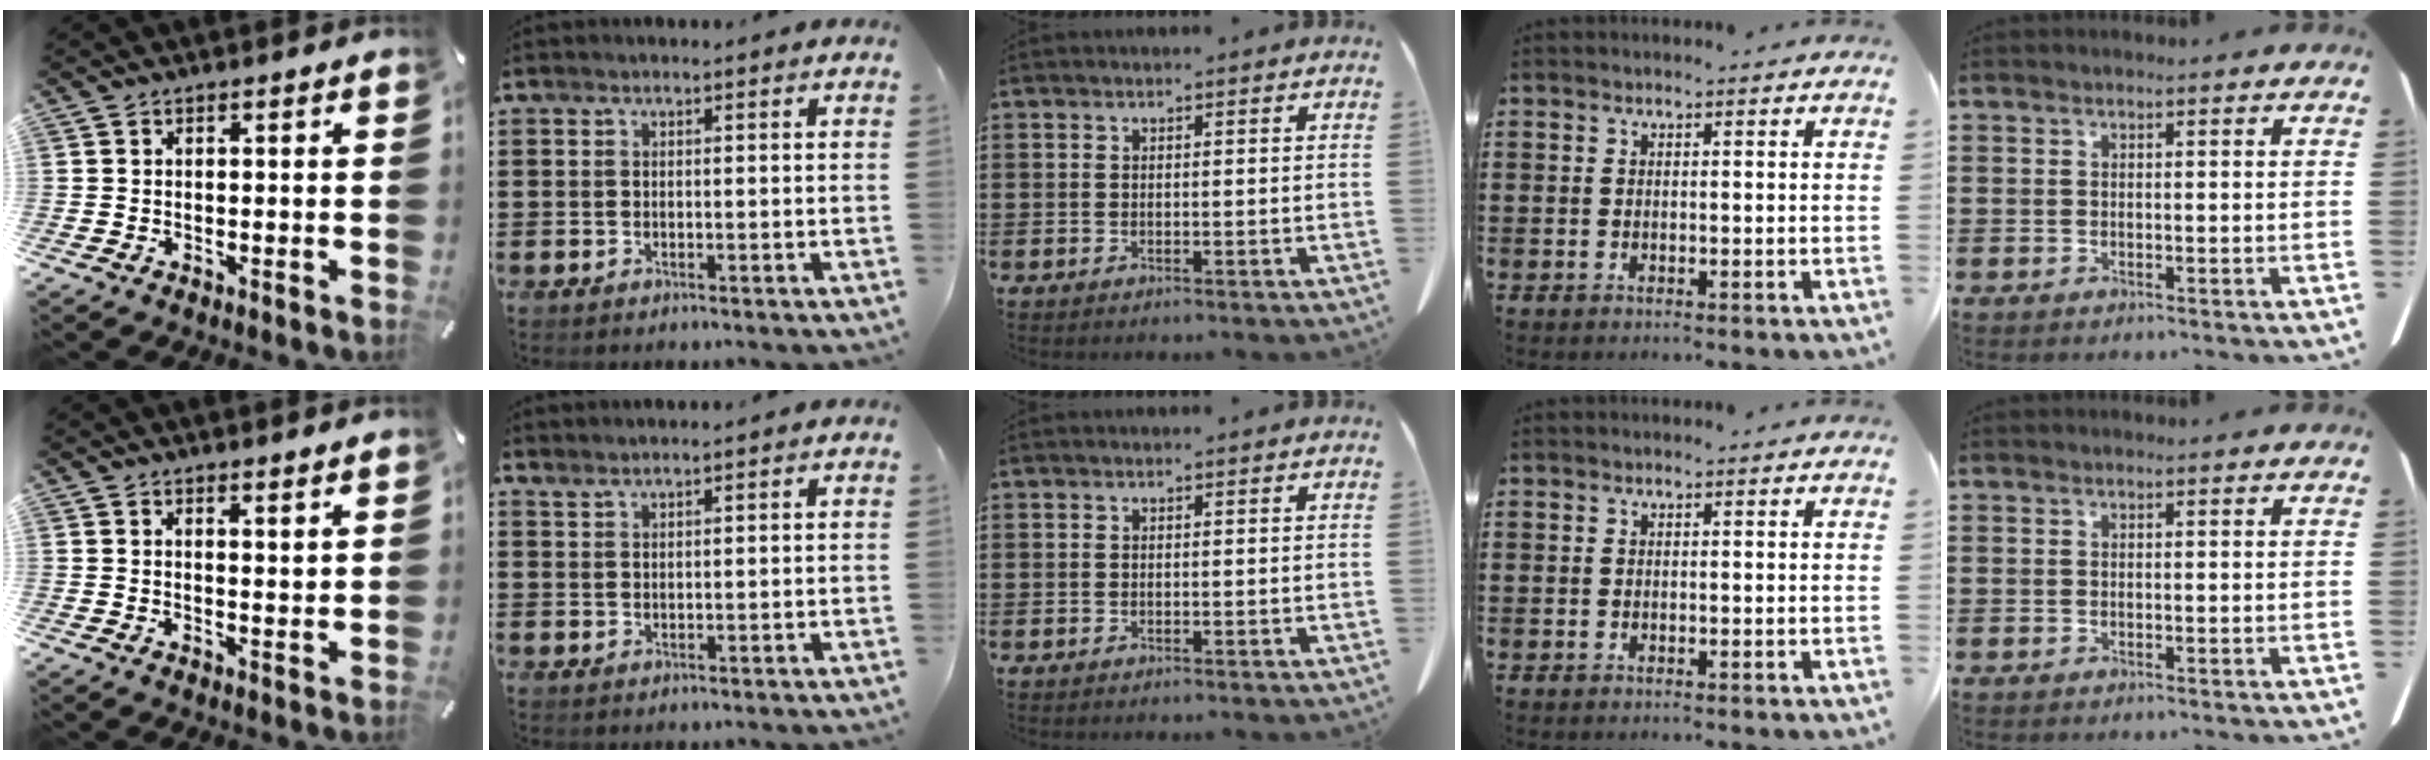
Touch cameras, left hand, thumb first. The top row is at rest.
{"thumb": {"total": 2.1, "force": [2.1, 0.2, 0.2], "torque": [-0.001, -0.015, 0.038]}, "index": {"total": 1.4, "force": [1.3, -0.2, 0.1], "torque": [-0.005, -0.001, 0.027]}}